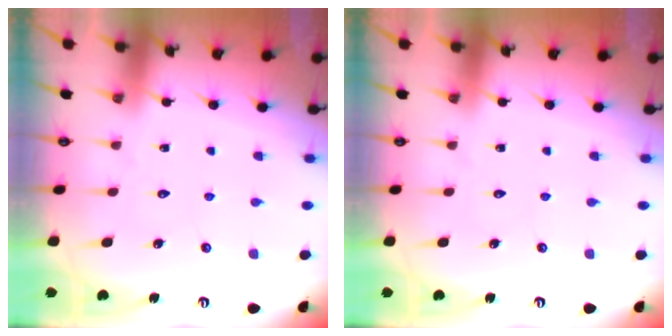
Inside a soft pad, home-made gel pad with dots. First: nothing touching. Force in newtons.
{"total": 0.0}